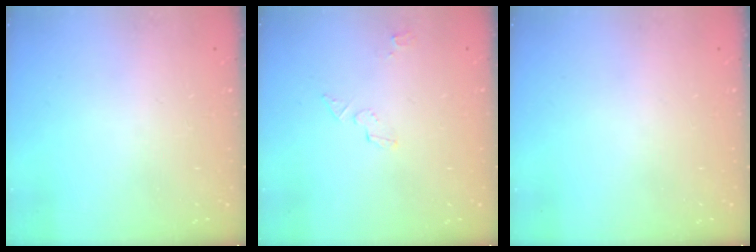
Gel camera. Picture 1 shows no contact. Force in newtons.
{"total": 4.7, "press": 3.6, "slide": 3.1}
{"total": 0.0}